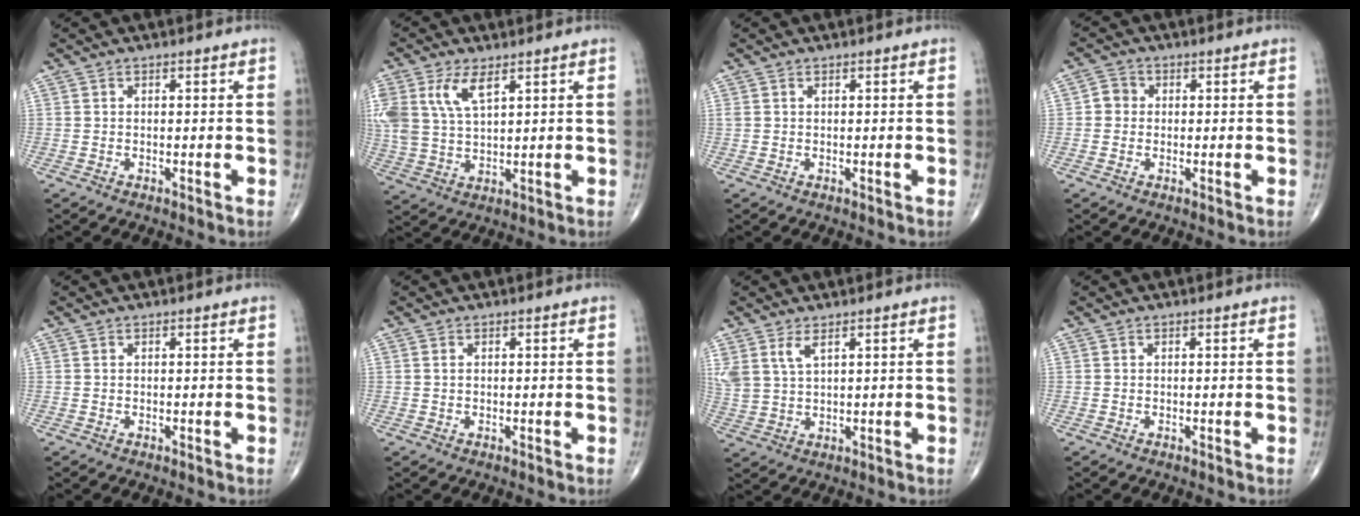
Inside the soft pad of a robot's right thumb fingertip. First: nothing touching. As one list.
[{"total": 9.4, "force": [4.3, 4.4, 7.1], "torque": [-0.157, -0.004, 0.094]}, {"total": 0.7, "force": [0.3, 0.4, 0.4], "torque": [-0.010, 0.010, 0.009]}, {"total": 2.8, "force": [0.0, 2.6, 1.0], "torque": [-0.002, 0.006, -0.007]}, {"total": 0.0}, {"total": 0.6, "force": [0.2, 0.4, 0.5], "torque": [-0.010, 0.004, 0.005]}, {"total": 5.0, "force": [2.9, 2.0, 3.6], "torque": [-0.083, -0.008, 0.069]}, {"total": 0.0}]